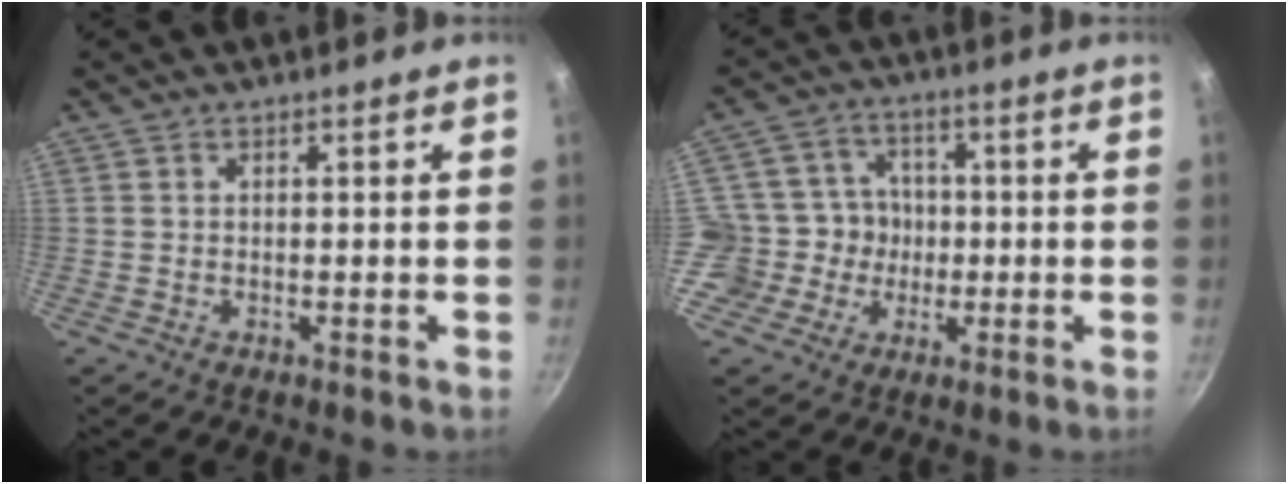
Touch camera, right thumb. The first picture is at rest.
{"total": 9.0, "force": [-1.5, 8.5, 2.8], "torque": [-0.012, 0.025, -0.042]}